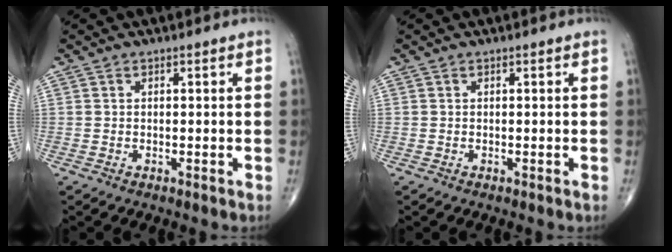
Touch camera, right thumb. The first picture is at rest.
{"total": 0.0}